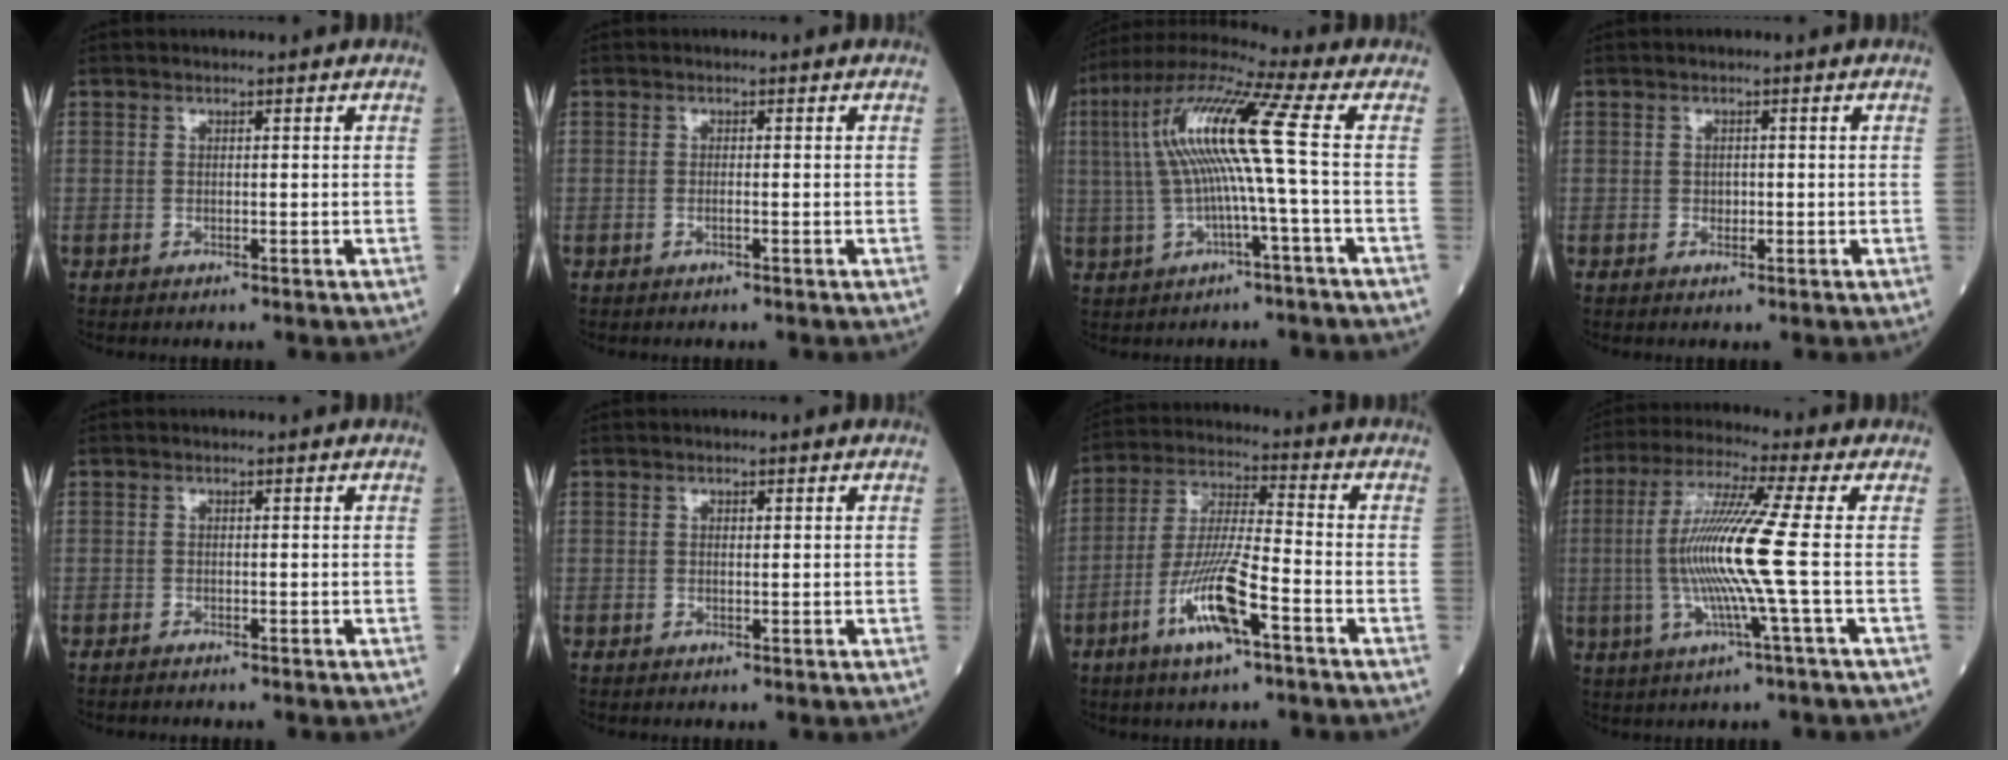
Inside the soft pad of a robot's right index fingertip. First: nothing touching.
{"total": 0.6, "force": [-0.3, 0.0, 0.5], "torque": [-0.011, 0.000, -0.005]}
{"total": 12.6, "force": [0.6, -0.9, 12.6], "torque": [-0.249, 0.028, 0.008]}
{"total": 1.0, "force": [-0.2, 0.8, 0.6], "torque": [-0.008, 0.001, -0.002]}
{"total": 0.8, "force": [-0.8, 0.0, 0.2], "torque": [-0.007, -0.002, -0.013]}
{"total": 0.5, "force": [0.2, 0.3, 0.4], "torque": [-0.008, -0.001, 0.003]}
{"total": 11.4, "force": [-5.3, 1.4, 9.9], "torque": [-0.197, -0.008, -0.101]}
{"total": 12.2, "force": [-0.9, -1.6, 12.0], "torque": [-0.246, -0.004, -0.025]}